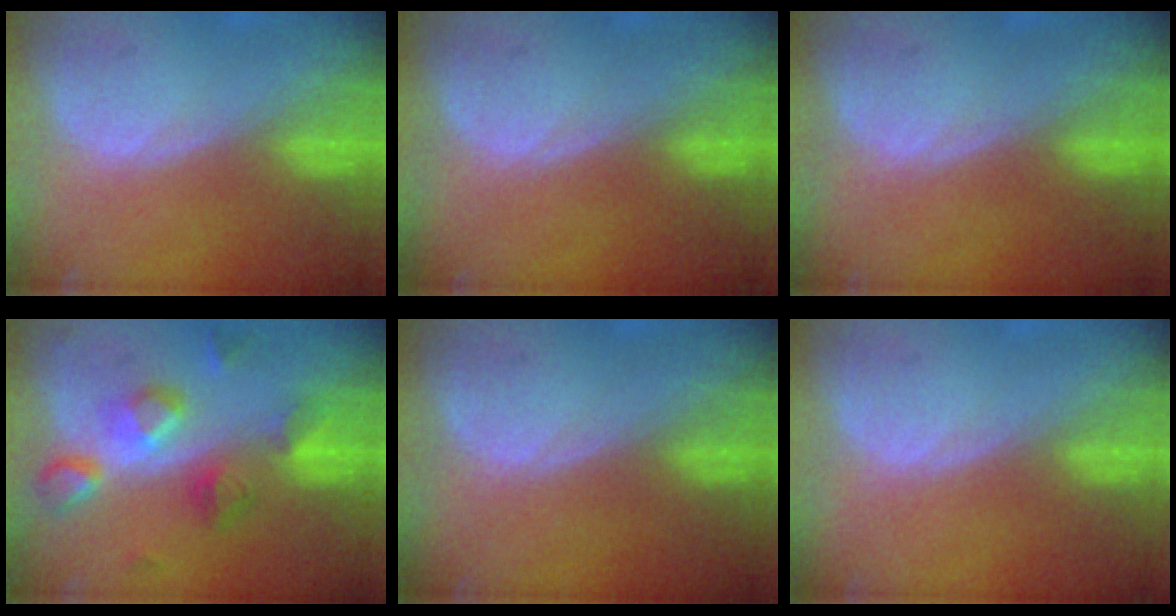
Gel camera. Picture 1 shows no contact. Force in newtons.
{"total": 0.0}
{"total": 0.0}
{"total": 7.7, "press": 7.7, "slide": 0.6}
{"total": 0.0}
{"total": 0.0}